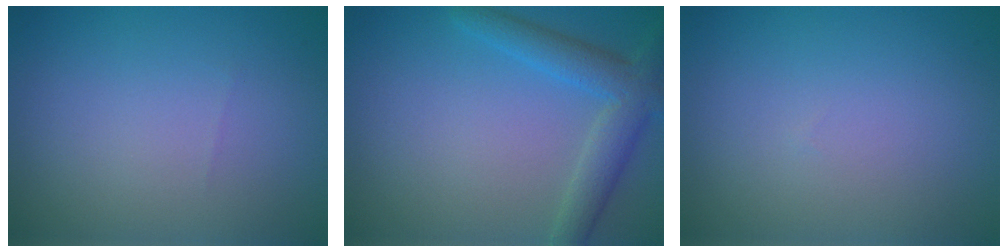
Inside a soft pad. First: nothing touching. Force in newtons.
{"total": 4.0, "press": 4.0, "slide": 0.3}
{"total": 0.0}